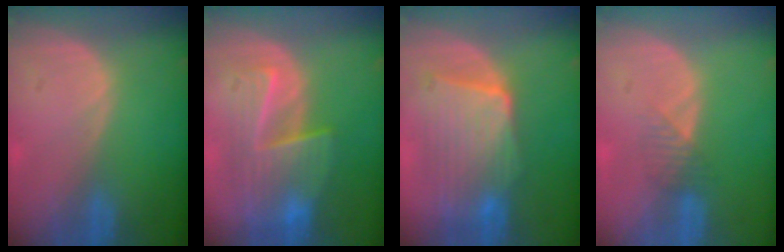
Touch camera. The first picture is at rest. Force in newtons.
{"total": 7.7, "press": 7.6, "slide": 1.4}
{"total": 9.1, "press": 8.6, "slide": 2.7}
{"total": 2.3, "press": 2.1, "slide": 1.0}